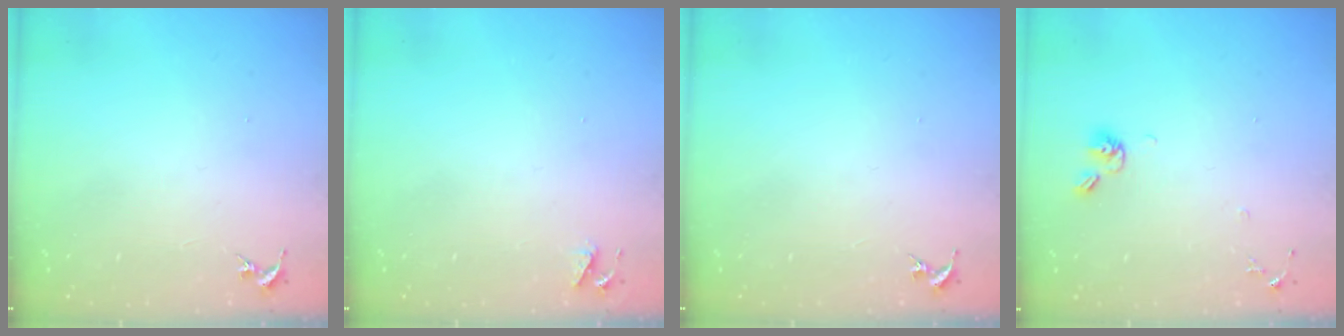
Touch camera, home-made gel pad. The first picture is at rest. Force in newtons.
{"total": 4.1, "press": 4.0, "slide": 0.7}
{"total": 0.0}
{"total": 7.1, "press": 6.8, "slide": 2.1}